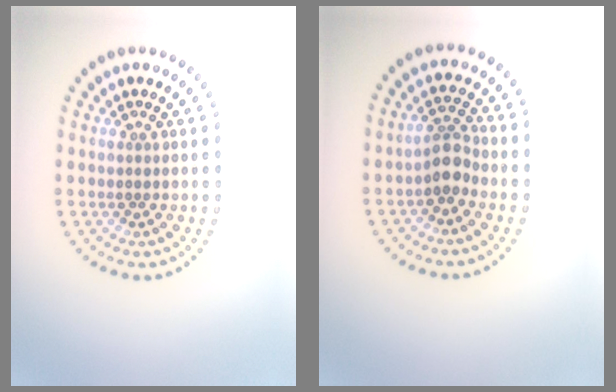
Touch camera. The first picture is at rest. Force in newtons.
{"total": 2.3, "press": 2.0, "slide": 1.3}